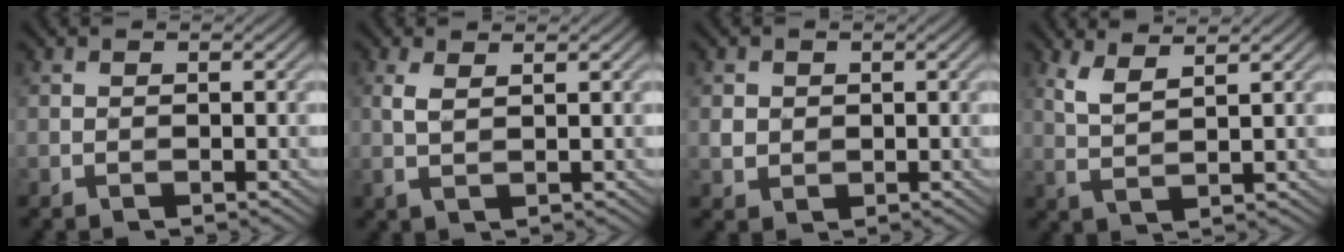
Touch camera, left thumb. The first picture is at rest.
{"total": 2.6, "force": [1.3, 0.6, 2.2], "torque": [-0.063, 0.004, 0.028]}
{"total": 1.9, "force": [0.4, 1.8, 0.5], "torque": [-0.026, -0.003, 0.009]}
{"total": 4.3, "force": [2.9, 0.8, 3.0], "torque": [-0.079, 0.004, 0.065]}